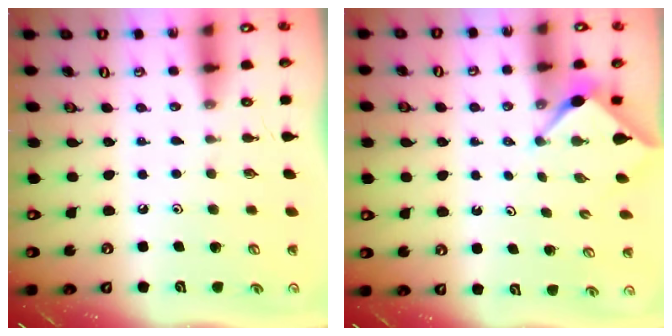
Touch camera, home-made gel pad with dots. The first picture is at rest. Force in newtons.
{"total": 3.1, "press": 3.1, "slide": 0.3}